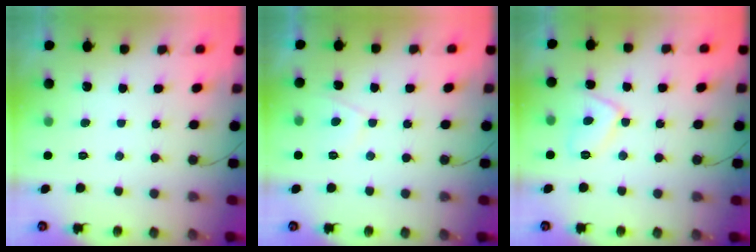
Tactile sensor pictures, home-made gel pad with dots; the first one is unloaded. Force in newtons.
{"total": 2.4, "press": 2.3, "slide": 0.5}
{"total": 7.7, "press": 7.7, "slide": 0.7}